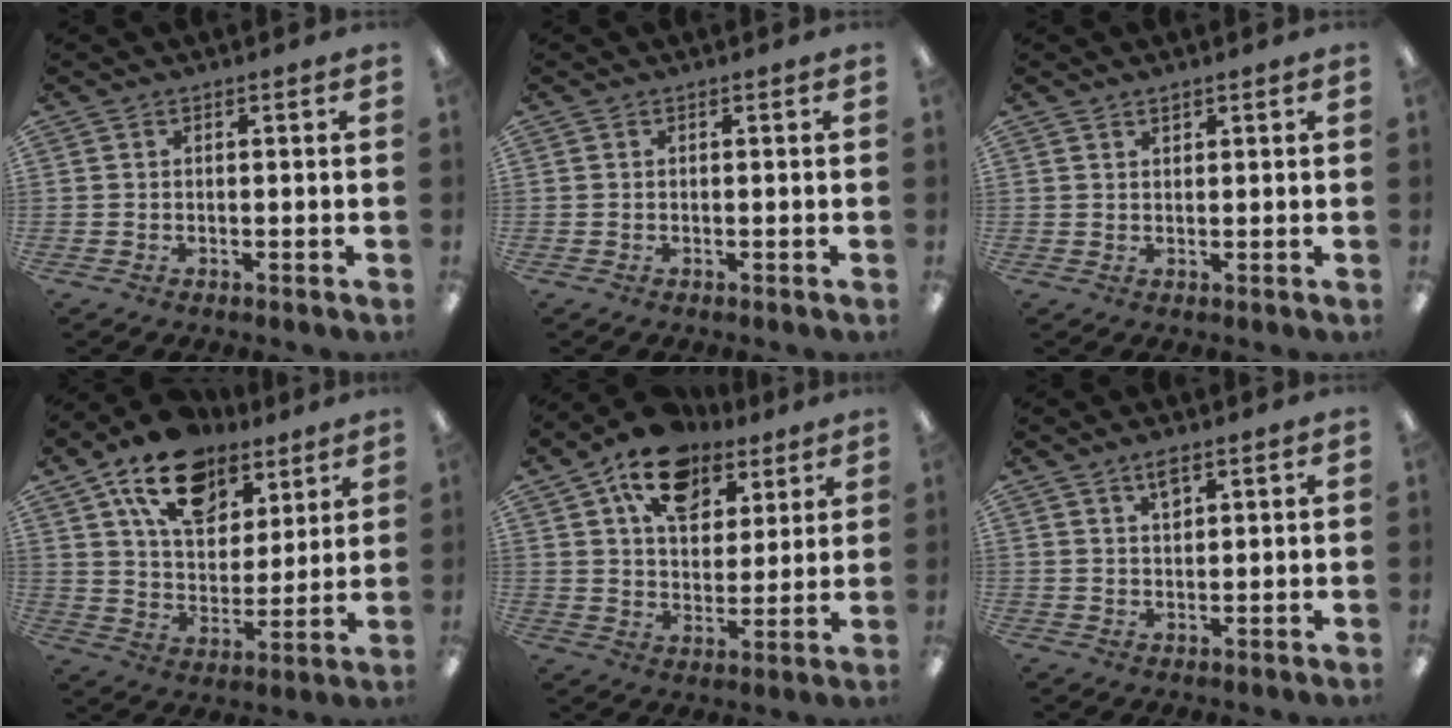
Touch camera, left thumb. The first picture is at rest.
{"total": 0.0}
{"total": 1.3, "force": [1.1, 0.6, 0.4], "torque": [-0.001, -0.004, 0.020]}
{"total": 18.0, "force": [11.6, 10.4, 9.1], "torque": [-0.149, -0.053, 0.208]}
{"total": 15.3, "force": [9.7, 9.3, 7.4], "torque": [-0.122, -0.043, 0.177]}
{"total": 3.6, "force": [2.5, 1.5, 2.2], "torque": [-0.033, -0.004, 0.040]}